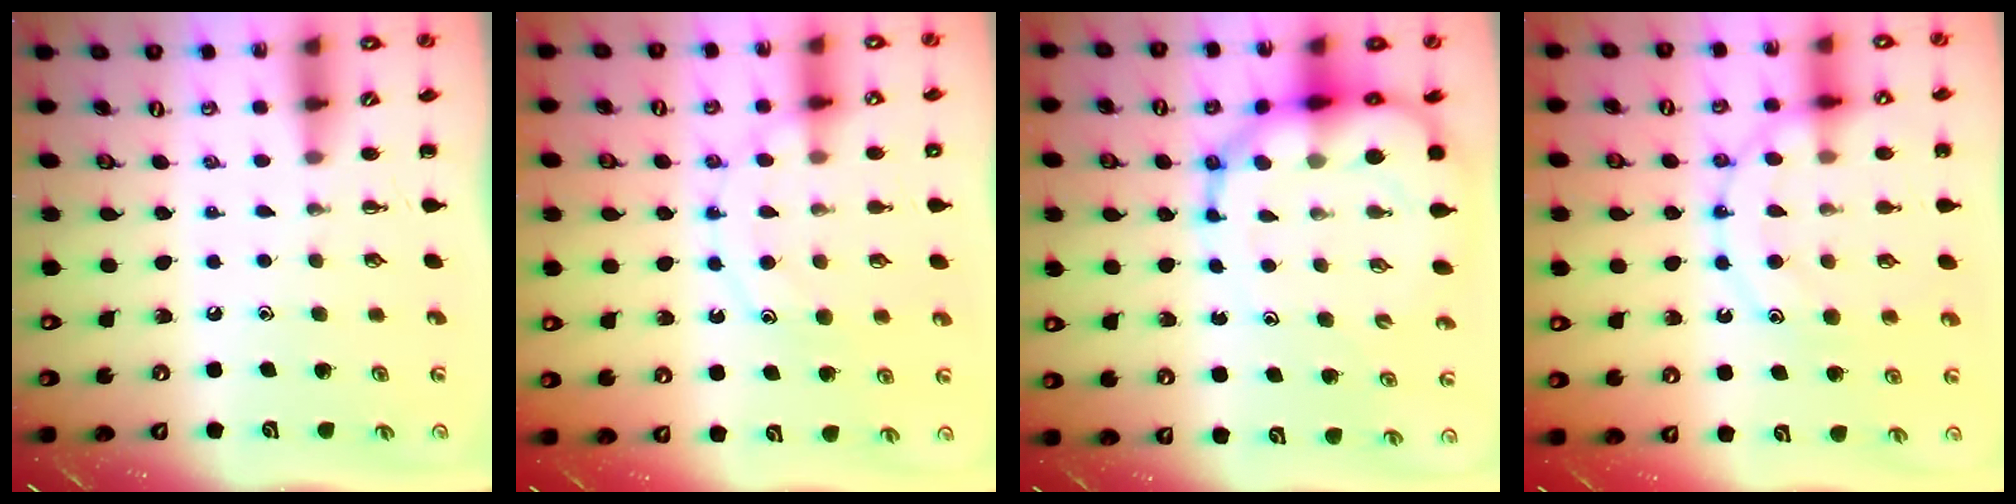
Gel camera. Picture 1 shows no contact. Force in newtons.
{"total": 11.8, "press": 11.7, "slide": 1.1}
{"total": 15.5, "press": 15.0, "slide": 4.1}
{"total": 13.5, "press": 13.4, "slide": 0.9}